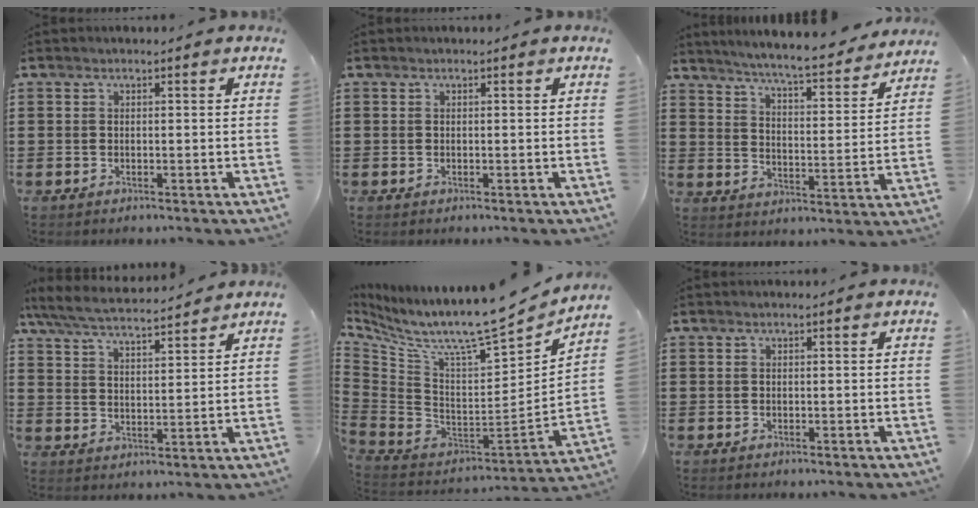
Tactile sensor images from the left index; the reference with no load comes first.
{"total": 0.0}
{"total": 6.6, "force": [6.2, -0.6, 2.2], "torque": [-0.061, -0.048, 0.100]}
{"total": 6.0, "force": [5.5, 0.6, 2.3], "torque": [-0.067, -0.028, 0.095]}
{"total": 9.6, "force": [8.0, 0.5, 5.4], "torque": [-0.118, -0.077, 0.126]}
{"total": 0.0}